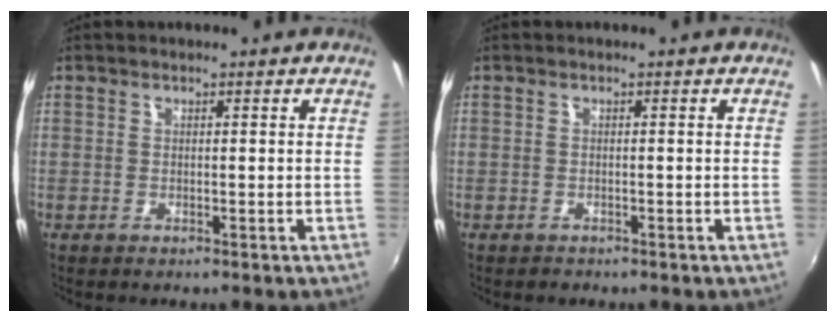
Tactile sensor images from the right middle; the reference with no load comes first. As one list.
[{"total": 0.7, "force": [-0.5, 0.4, 0.0], "torque": [-0.001, -0.001, -0.009]}]